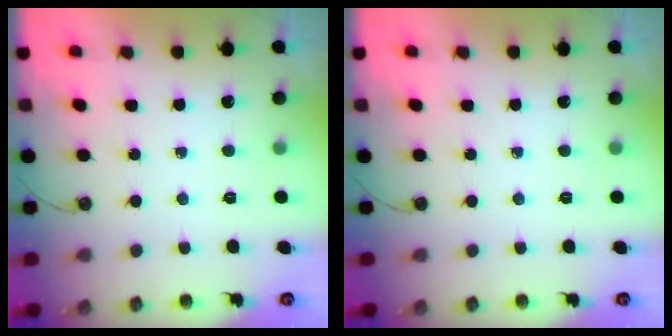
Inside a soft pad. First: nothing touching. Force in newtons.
{"total": 0.0}